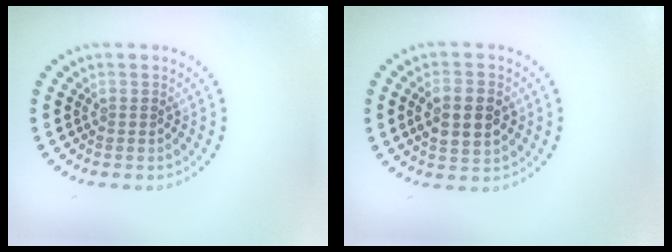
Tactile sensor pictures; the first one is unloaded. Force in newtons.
{"total": 3.9, "press": 3.9, "slide": 0.4}